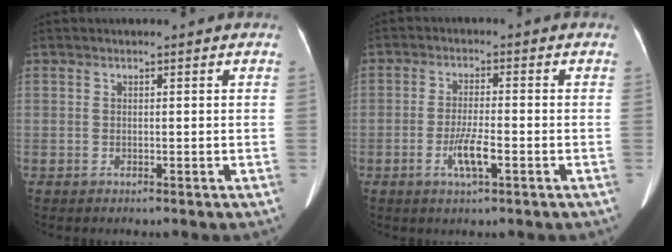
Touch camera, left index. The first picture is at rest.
{"total": 4.7, "force": [-2.0, 0.6, 4.2], "torque": [-0.084, -0.005, -0.037]}